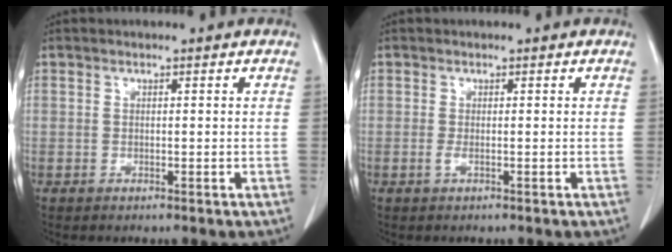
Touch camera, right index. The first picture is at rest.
{"total": 0.7, "force": [-0.3, -0.1, 0.6], "torque": [-0.014, -0.001, -0.006]}